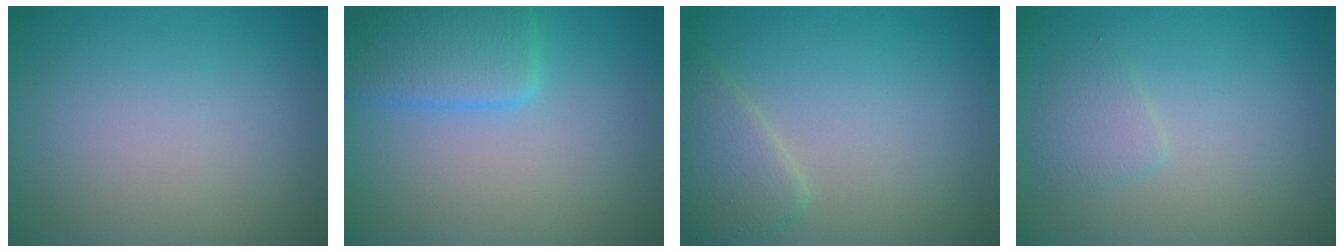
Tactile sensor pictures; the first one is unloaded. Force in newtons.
{"total": 4.5, "press": 4.5, "slide": 0.1}
{"total": 2.6, "press": 2.6, "slide": 0.1}
{"total": 1.6, "press": 1.6, "slide": 0.1}